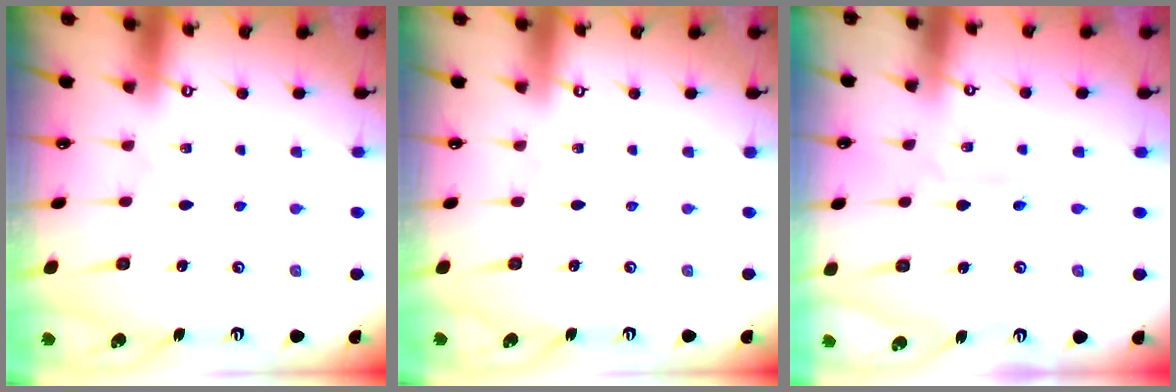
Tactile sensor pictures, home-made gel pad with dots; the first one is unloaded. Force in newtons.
{"total": 0.0}
{"total": 2.0, "press": 1.9, "slide": 0.5}